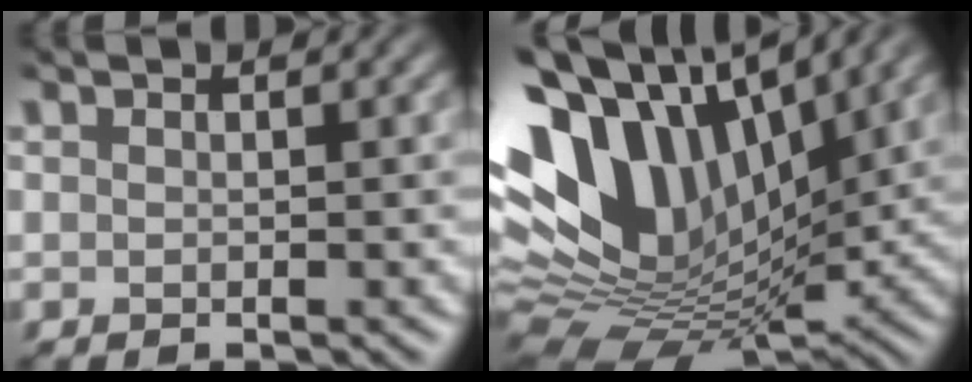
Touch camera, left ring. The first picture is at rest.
{"total": 13.1, "force": [4.8, 7.2, 9.8], "torque": [-0.193, 0.028, 0.071]}